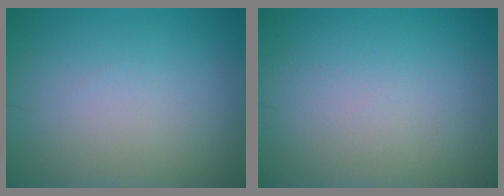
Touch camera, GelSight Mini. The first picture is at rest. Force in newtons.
{"total": 0.0}